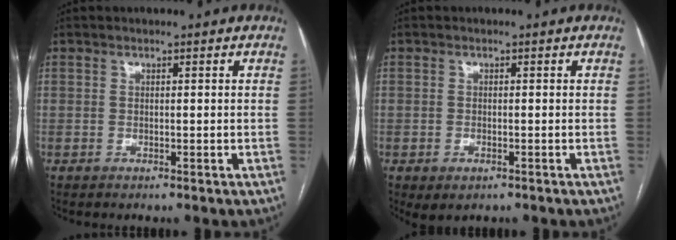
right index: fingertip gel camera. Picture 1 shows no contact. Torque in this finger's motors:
{"motor_torque": [0.28, -0.51, 0.09, 0.00]}